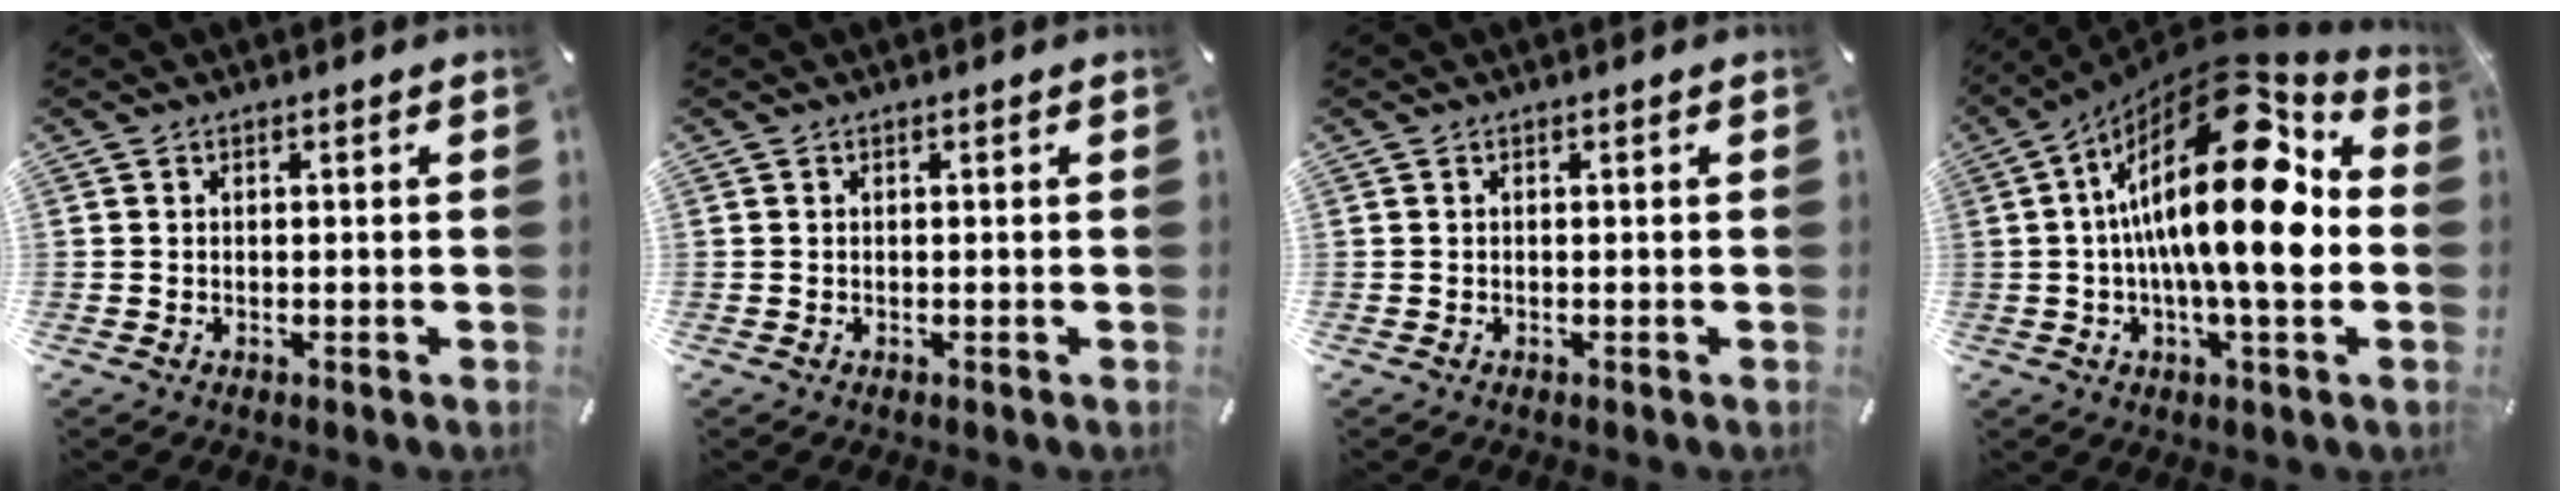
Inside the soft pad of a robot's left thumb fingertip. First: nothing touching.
{"total": 0.0}
{"total": 0.0}
{"total": 26.1, "force": [2.9, 9.7, 24.1], "torque": [-0.411, -0.031, 0.038]}